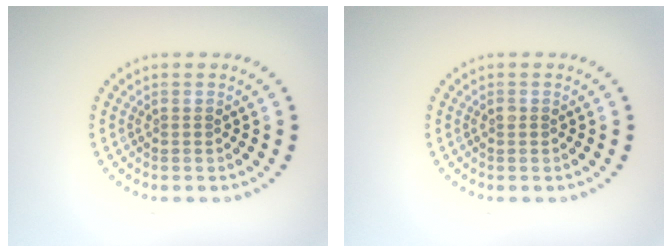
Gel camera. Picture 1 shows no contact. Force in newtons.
{"total": 0.7, "press": 0.6, "slide": 0.1}